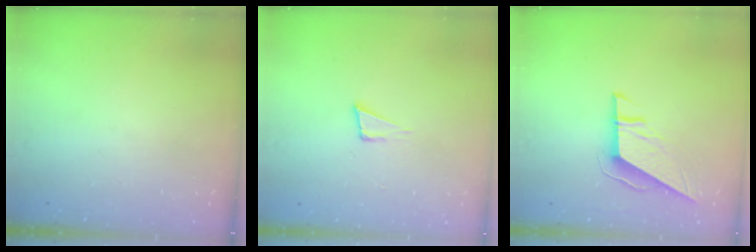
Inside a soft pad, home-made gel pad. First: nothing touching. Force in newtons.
{"total": 4.0, "press": 2.7, "slide": 2.9}
{"total": 9.2, "press": 9.2, "slide": 0.4}